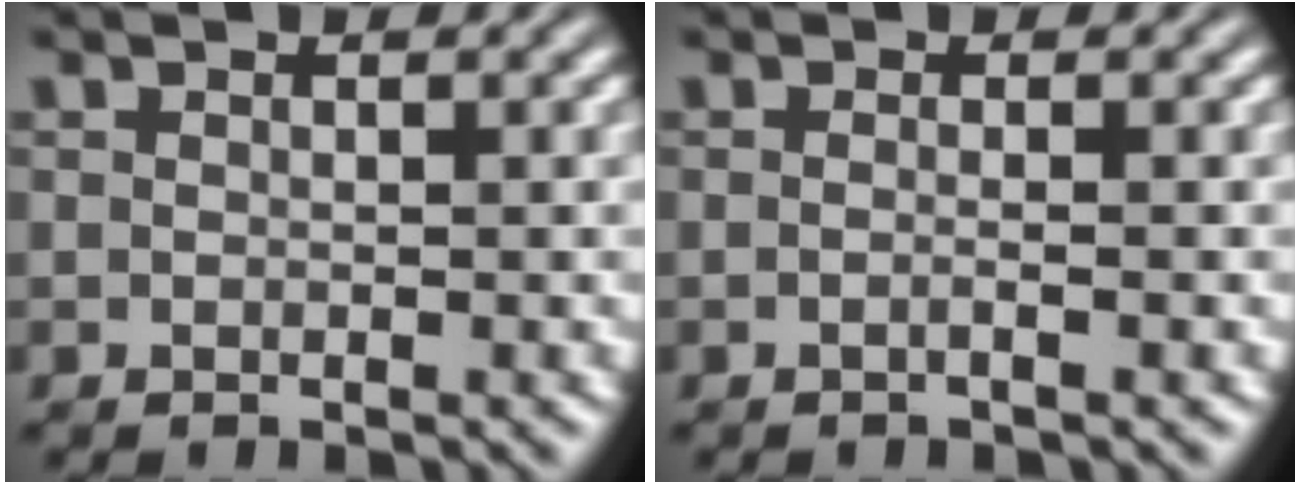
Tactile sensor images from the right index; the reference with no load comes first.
{"total": 1.1, "force": [-0.8, -0.5, 0.6], "torque": [-0.016, -0.005, -0.012]}